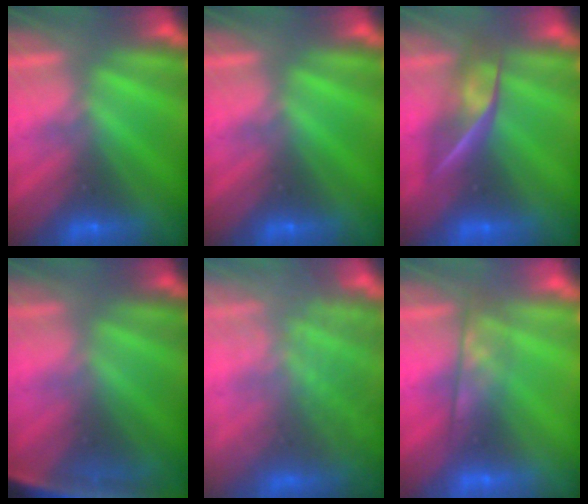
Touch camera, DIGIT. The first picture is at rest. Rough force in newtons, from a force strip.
{"total": 0.0}
{"total": 2.5}
{"total": 6.7}
{"total": 6.9}
{"total": 3.8}